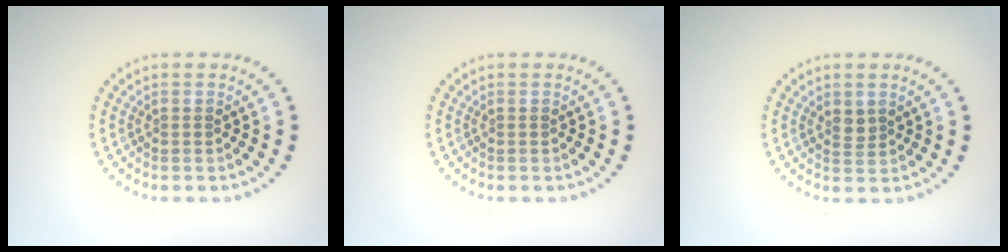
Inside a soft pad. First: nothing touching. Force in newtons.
{"total": 0.0}
{"total": 1.3, "press": 1.1, "slide": 0.7}